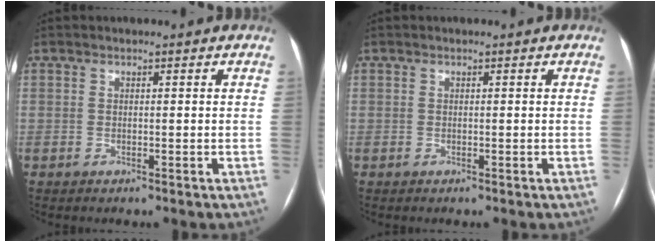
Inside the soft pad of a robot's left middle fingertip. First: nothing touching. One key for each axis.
{"total": 0.0}